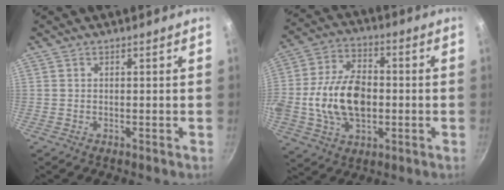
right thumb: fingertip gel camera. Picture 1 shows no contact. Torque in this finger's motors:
{"motor_torque": [0.95, 0.93, 1.08, -0.85, 0.21]}